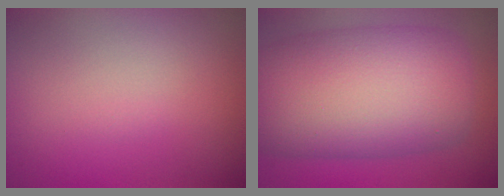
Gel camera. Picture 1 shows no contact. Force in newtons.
{"total": 13.3, "press": 13.3, "slide": 0.3}